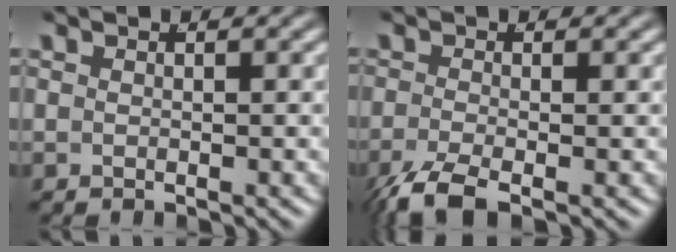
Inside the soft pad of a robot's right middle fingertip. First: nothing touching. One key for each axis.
{"total": 3.9, "fx": -2.9, "fy": 1.1, "fz": 2.3, "tx": -0.060, "ty": -0.025, "tz": -0.036}